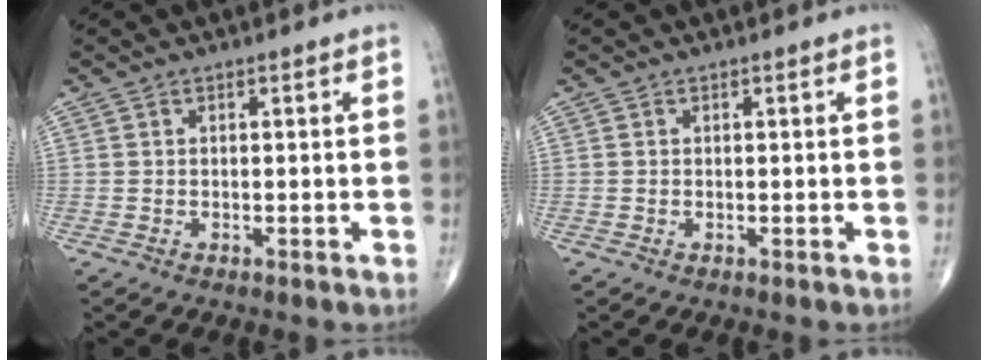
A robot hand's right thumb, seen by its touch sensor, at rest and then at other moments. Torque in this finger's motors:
{"motor_torque": [-0.30, -0.09, 0.24, -0.14, 0.02]}